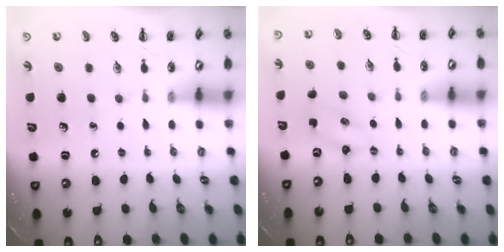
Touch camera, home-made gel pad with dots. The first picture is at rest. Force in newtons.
{"total": 2.4, "press": 2.4, "slide": 0.6}